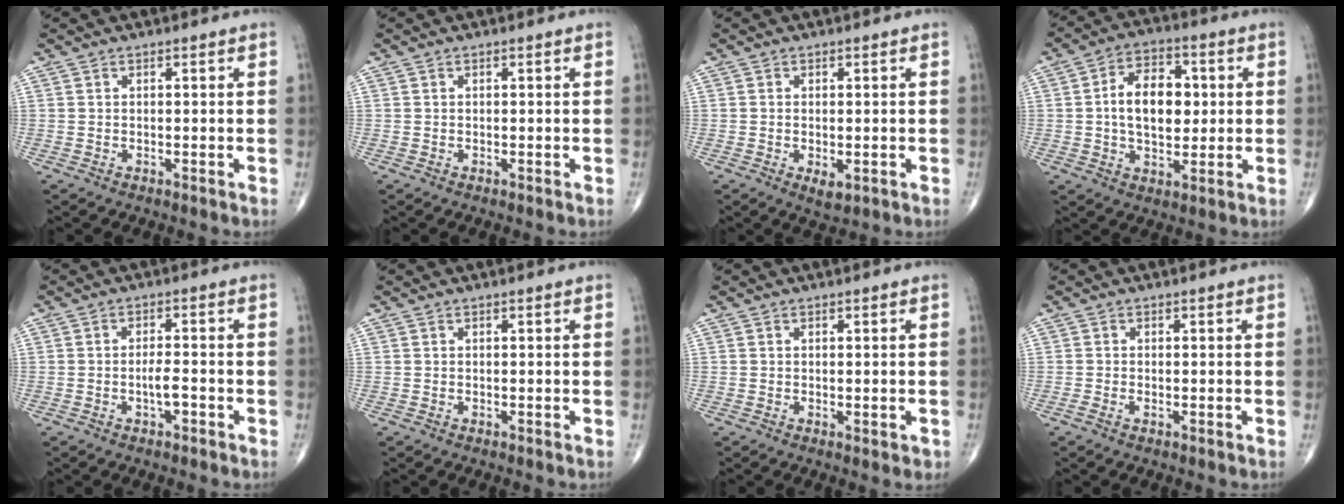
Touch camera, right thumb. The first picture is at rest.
{"total": 0.0}
{"total": 2.9, "force": [-0.8, 1.4, 2.4], "torque": [-0.041, -0.007, -0.009]}
{"total": 11.7, "force": [0.9, 7.3, 9.1], "torque": [-0.126, 0.008, 0.011]}
{"total": 3.0, "force": [-1.2, 1.1, 2.5], "torque": [-0.042, 0.009, -0.021]}
{"total": 0.0}
{"total": 1.6, "force": [-0.4, 0.6, 1.4], "torque": [-0.018, -0.004, -0.002]}
{"total": 0.8, "force": [-0.3, 0.4, 0.7], "torque": [-0.015, -0.001, -0.008]}